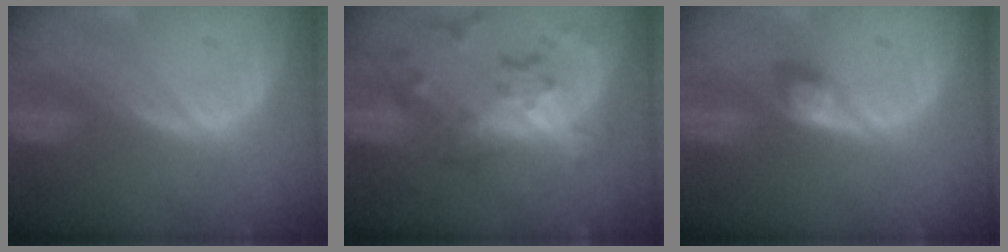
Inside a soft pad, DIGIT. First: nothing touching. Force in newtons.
{"total": 8.7, "press": 7.6, "slide": 4.2}
{"total": 2.3, "press": 2.3, "slide": 0.2}